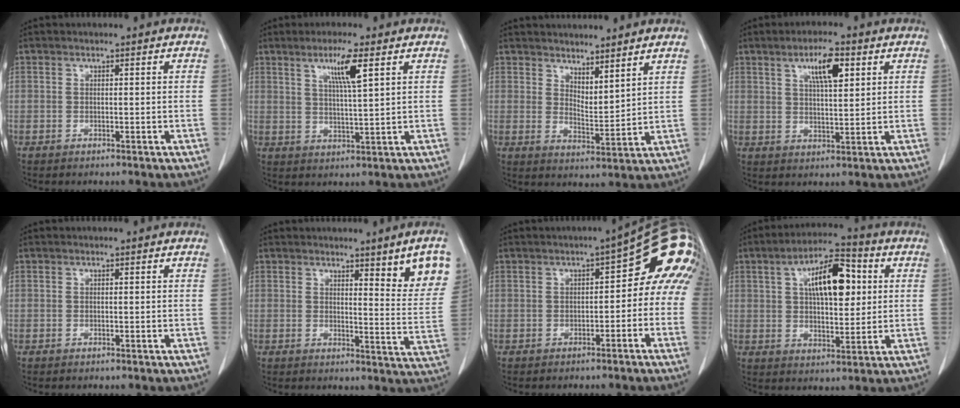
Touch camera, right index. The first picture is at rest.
{"total": 6.1, "force": [3.0, -0.2, 5.3], "torque": [-0.094, -0.004, 0.053]}
{"total": 6.4, "force": [5.6, 1.5, 2.8], "torque": [-0.046, -0.009, 0.100]}
{"total": 6.6, "force": [3.1, 1.5, 5.7], "torque": [-0.099, 0.002, 0.052]}
{"total": 0.0}
{"total": 8.6, "force": [4.8, 0.9, 7.1], "torque": [-0.078, -0.022, 0.055]}
{"total": 12.2, "force": [0.9, 4.7, 11.2], "torque": [-0.150, 0.034, 0.008]}
{"total": 12.1, "force": [3.3, 4.5, 10.8], "torque": [-0.182, 0.023, 0.052]}